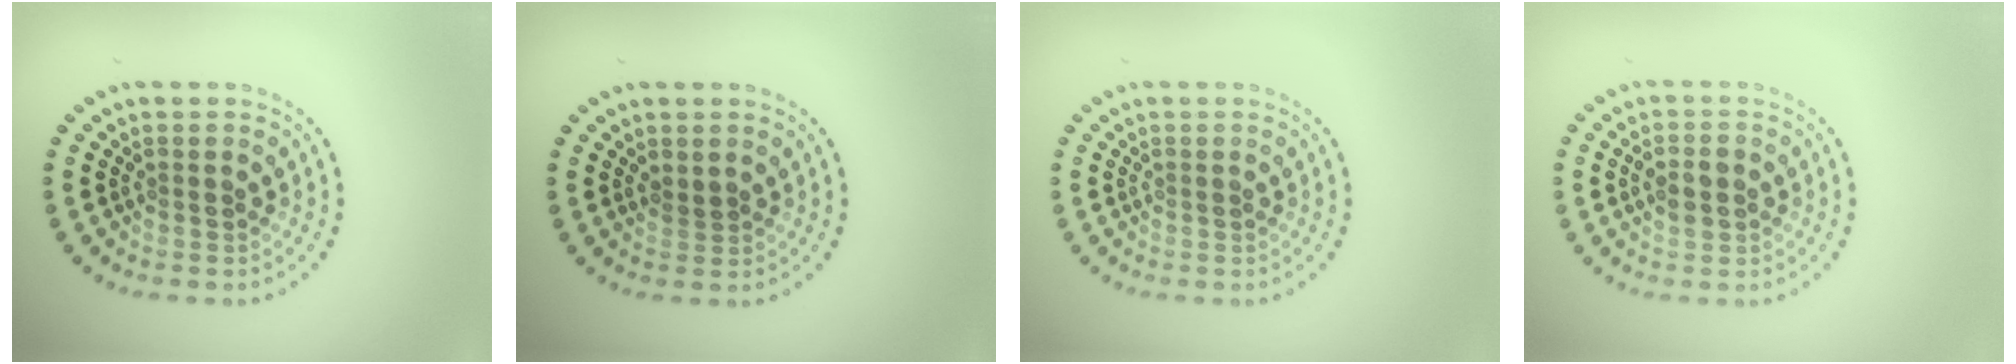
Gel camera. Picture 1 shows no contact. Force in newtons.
{"total": 0.8, "press": 0.7, "slide": 0.4}
{"total": 0.0}
{"total": 2.1, "press": 2.1, "slide": 0.1}